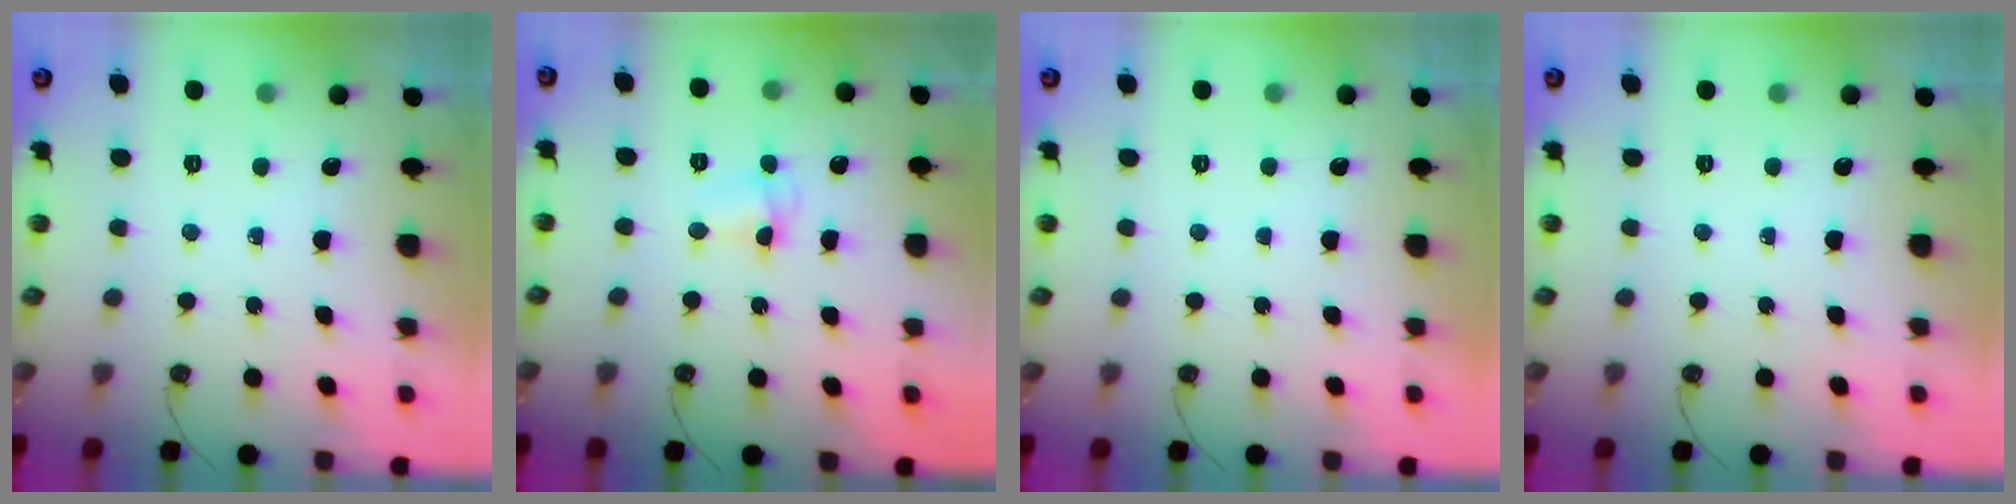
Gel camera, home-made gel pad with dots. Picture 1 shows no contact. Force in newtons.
{"total": 3.0, "press": 2.9, "slide": 0.5}
{"total": 0.0}
{"total": 0.0}